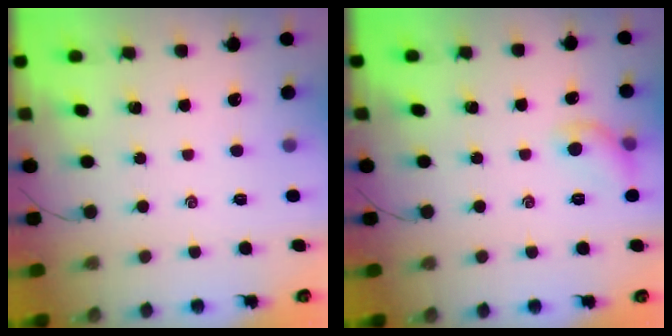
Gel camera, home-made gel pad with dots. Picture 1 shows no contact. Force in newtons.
{"total": 7.2, "press": 7.1, "slide": 1.2}